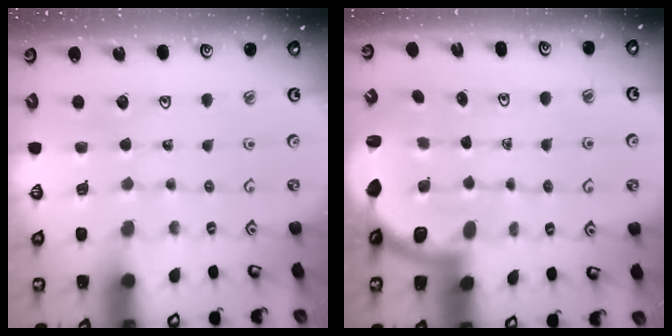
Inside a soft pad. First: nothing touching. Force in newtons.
{"total": 2.5, "press": 2.4, "slide": 0.7}